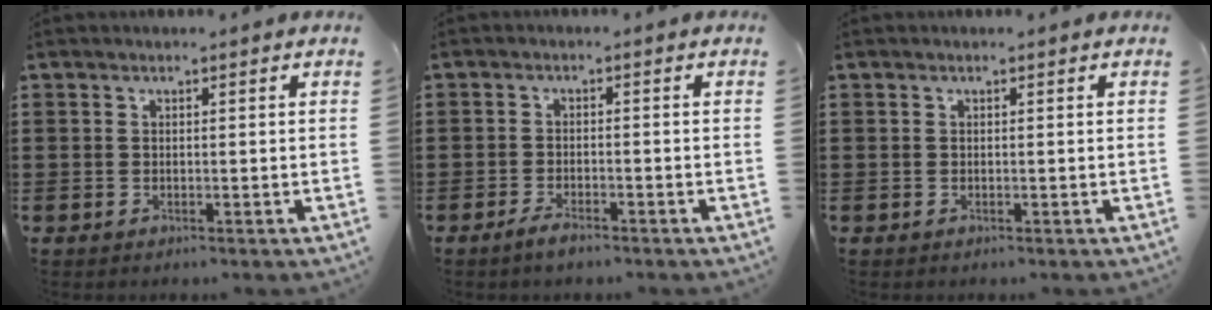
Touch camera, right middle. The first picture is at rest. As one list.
[{"total": 2.1, "force": [-1.7, 0.5, 1.1], "torque": [-0.027, -0.004, -0.035]}, {"total": 0.0}]